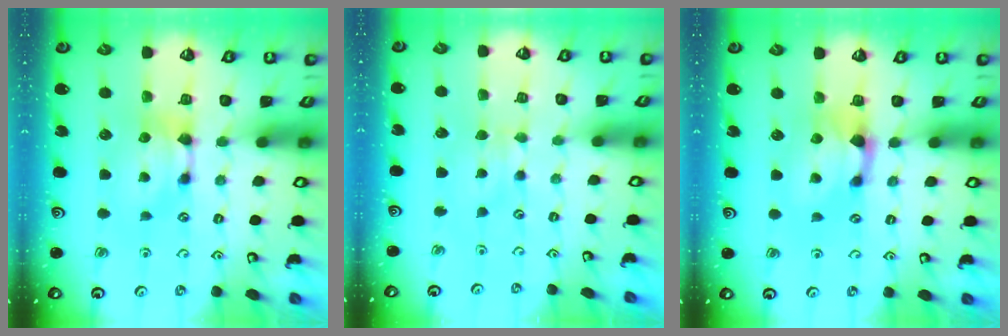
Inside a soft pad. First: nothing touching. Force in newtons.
{"total": 2.4, "press": 2.3, "slide": 0.5}
{"total": 1.2, "press": 0.3, "slide": 1.2}